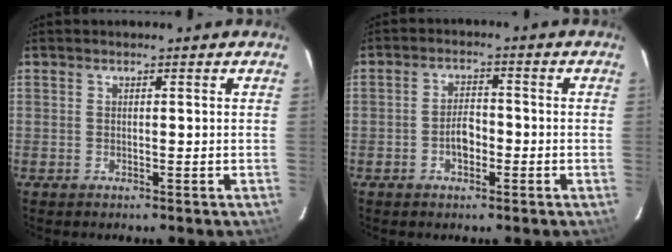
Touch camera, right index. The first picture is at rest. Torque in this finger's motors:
{"motor_torque": [0.48, 0.16, 0.03, 0.02]}